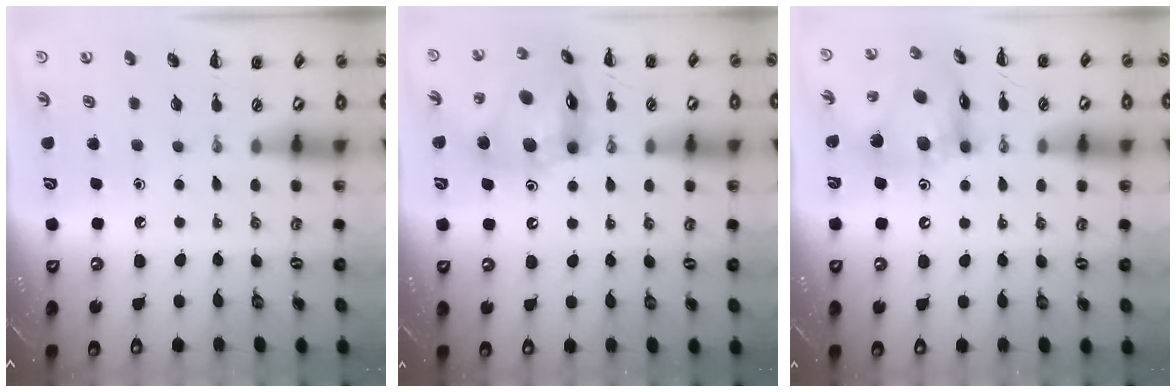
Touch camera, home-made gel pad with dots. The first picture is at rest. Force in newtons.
{"total": 15.2, "press": 14.6, "slide": 4.3}
{"total": 13.9, "press": 13.5, "slide": 3.2}